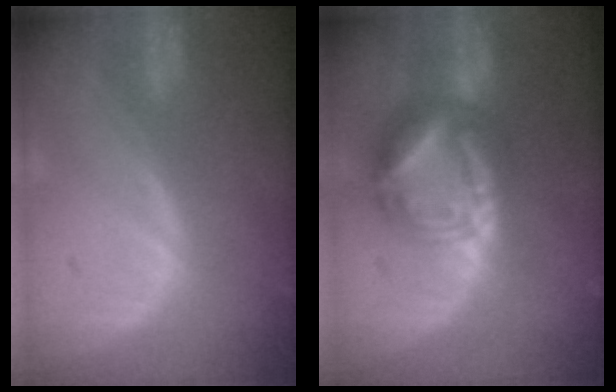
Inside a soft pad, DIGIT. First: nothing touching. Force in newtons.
{"total": 9.1, "press": 9.1, "slide": 0.9}